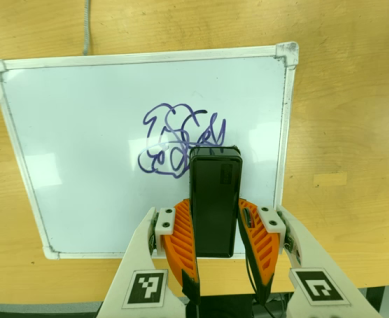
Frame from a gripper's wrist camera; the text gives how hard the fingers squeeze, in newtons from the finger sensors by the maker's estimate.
{"total": 4.1, "left": 2.7, "right": 5.5}